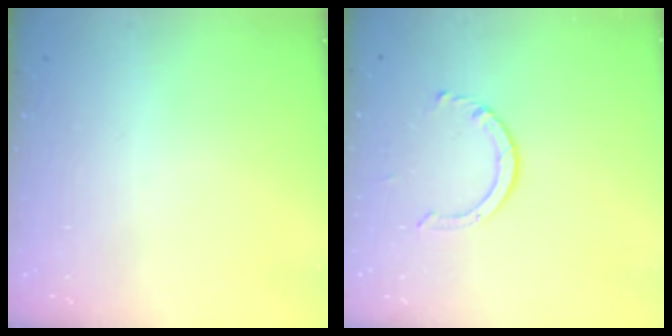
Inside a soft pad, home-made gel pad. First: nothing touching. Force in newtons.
{"total": 4.2, "press": 4.2, "slide": 0.3}